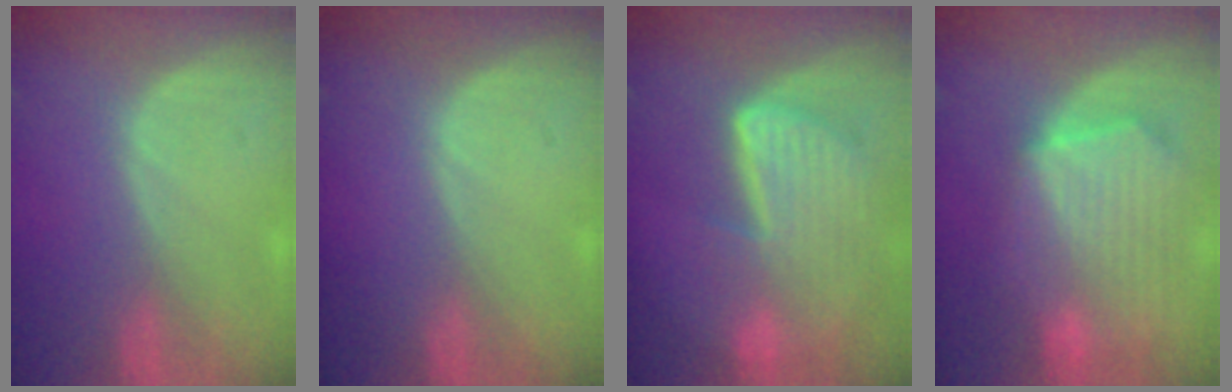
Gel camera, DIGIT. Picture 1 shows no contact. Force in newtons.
{"total": 0.0}
{"total": 9.2, "press": 8.0, "slide": 4.5}
{"total": 10.6, "press": 9.2, "slide": 5.2}